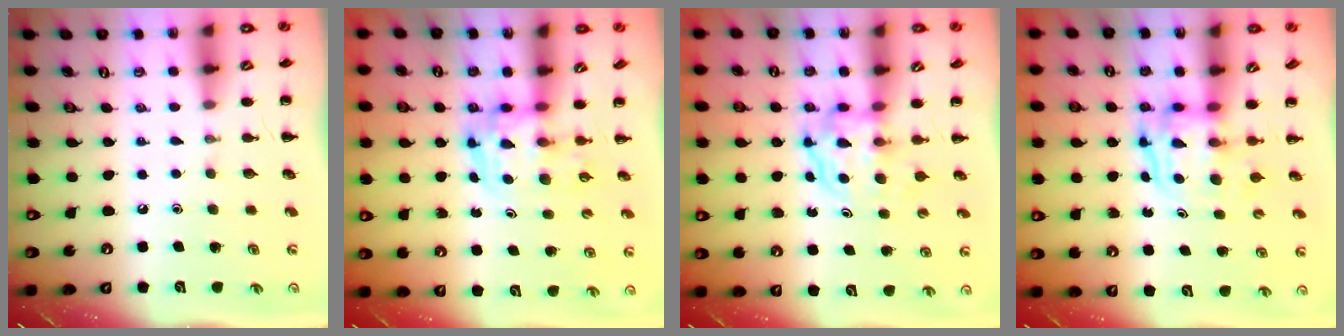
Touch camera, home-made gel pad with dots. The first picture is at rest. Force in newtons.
{"total": 3.5, "press": 3.4, "slide": 0.6}
{"total": 3.7, "press": 3.7, "slide": 0.2}
{"total": 3.9, "press": 3.8, "slide": 0.4}